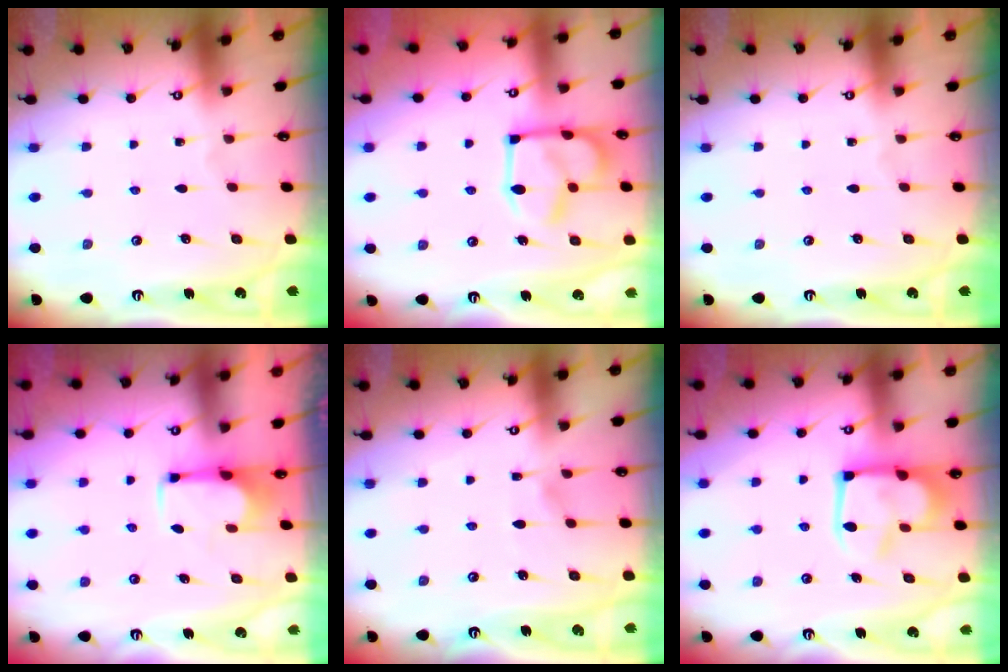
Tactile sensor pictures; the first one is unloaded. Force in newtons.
{"total": 11.9, "press": 11.8, "slide": 0.7}
{"total": 0.0}
{"total": 2.8, "press": 2.6, "slide": 1.0}
{"total": 4.5, "press": 4.5, "slide": 0.5}
{"total": 13.4, "press": 13.4, "slide": 1.0}